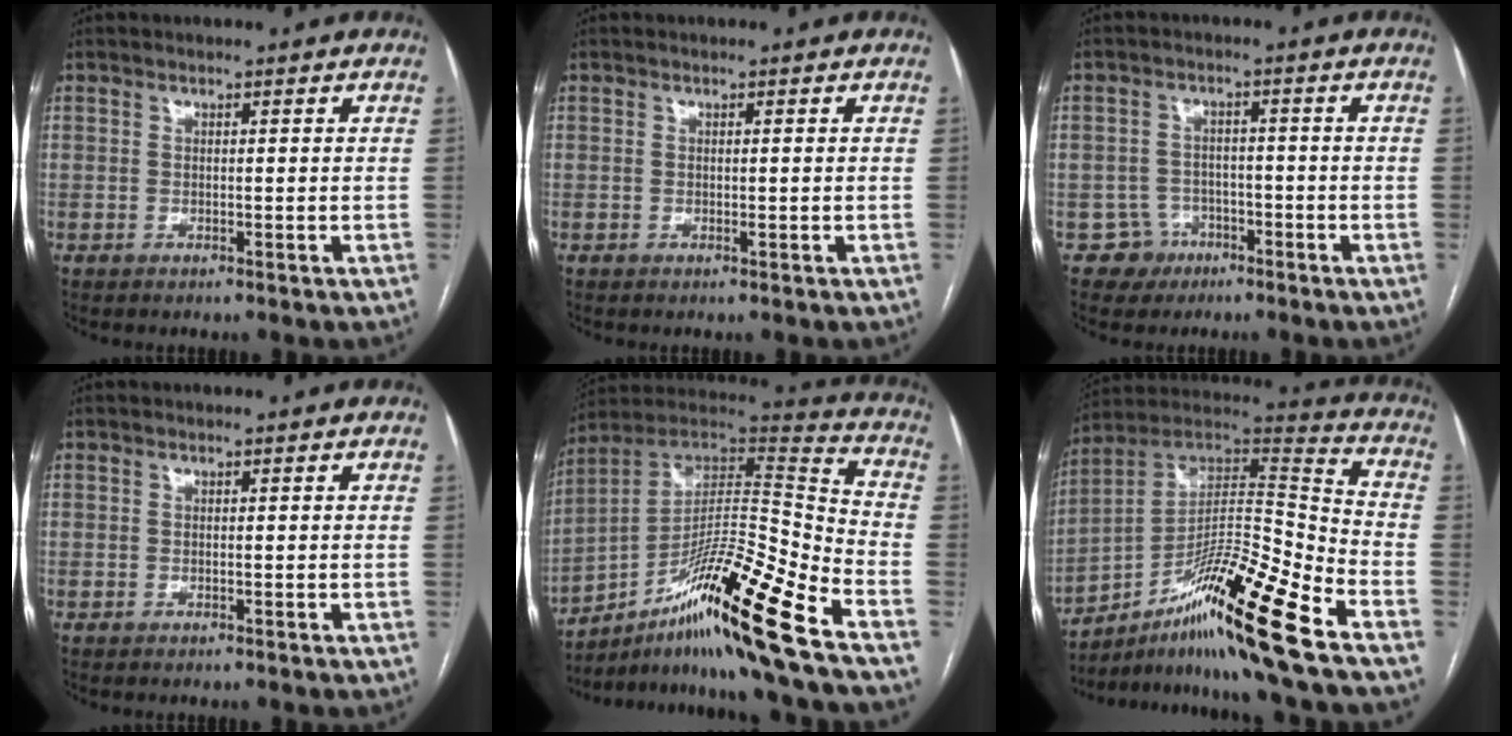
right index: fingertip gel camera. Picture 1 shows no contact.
{"total": 0.6, "force": [-0.1, 0.0, 0.6], "torque": [-0.013, -0.003, 0.000]}
{"total": 4.4, "force": [-2.3, 3.8, -0.5], "torque": [0.018, 0.016, -0.034]}
{"total": 0.0}
{"total": 22.3, "force": [-13.9, -0.5, 17.5], "torque": [-0.281, 0.006, -0.242]}
{"total": 21.0, "force": [-12.9, -0.1, 16.6], "torque": [-0.283, 0.007, -0.223]}